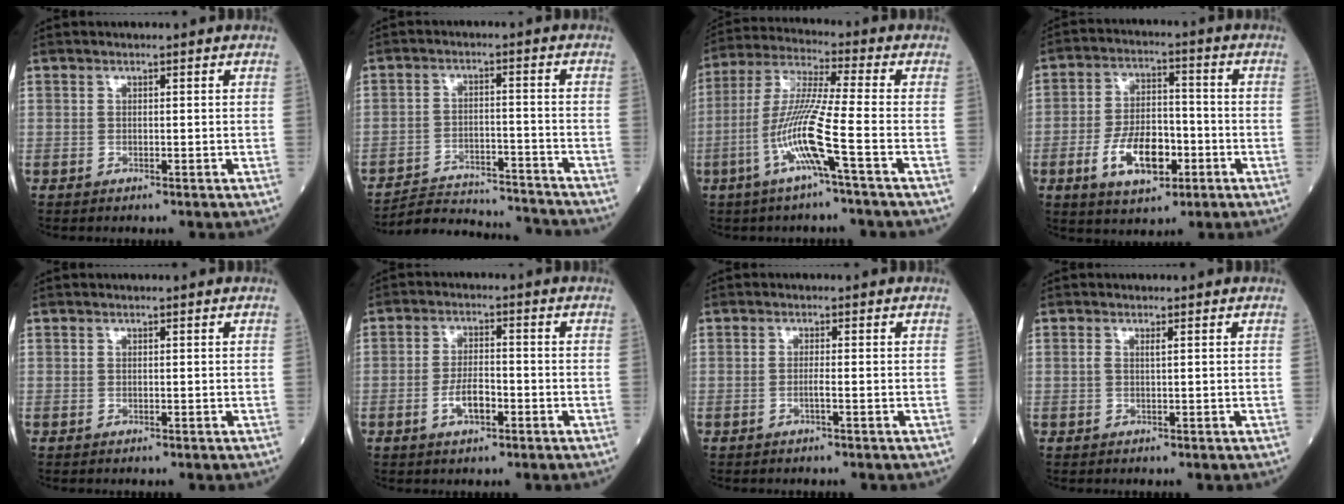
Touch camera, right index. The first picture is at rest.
{"total": 13.6, "force": [-13.5, 1.0, 1.7], "torque": [-0.027, 0.013, -0.199]}
{"total": 11.2, "force": [-4.1, -1.1, 10.4], "torque": [-0.215, -0.002, -0.086]}
{"total": 10.4, "force": [-3.8, 5.0, 8.3], "torque": [-0.162, 0.005, -0.063]}
{"total": 0.0}
{"total": 4.6, "force": [-1.8, 1.8, 3.9], "torque": [-0.074, 0.002, -0.033]}
{"total": 1.2, "force": [-0.4, -0.2, 1.1], "torque": [-0.022, -0.001, -0.010]}
{"total": 1.0, "force": [0.3, 0.0, 0.9], "torque": [-0.027, 0.006, 0.006]}